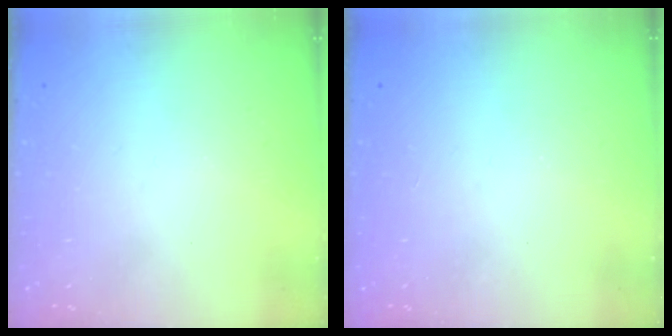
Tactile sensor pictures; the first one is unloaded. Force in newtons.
{"total": 1.1, "press": 1.0, "slide": 0.4}